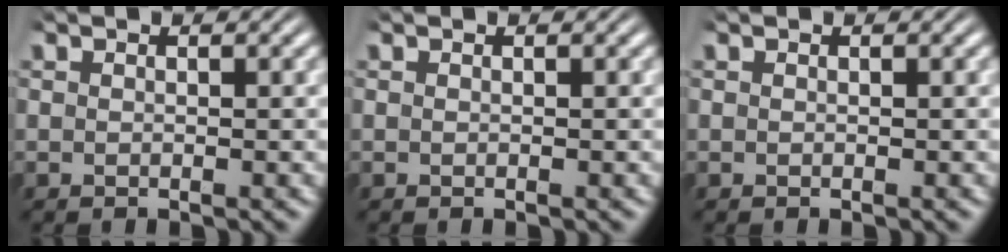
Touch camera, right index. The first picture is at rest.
{"total": 0.0}
{"total": 0.0}